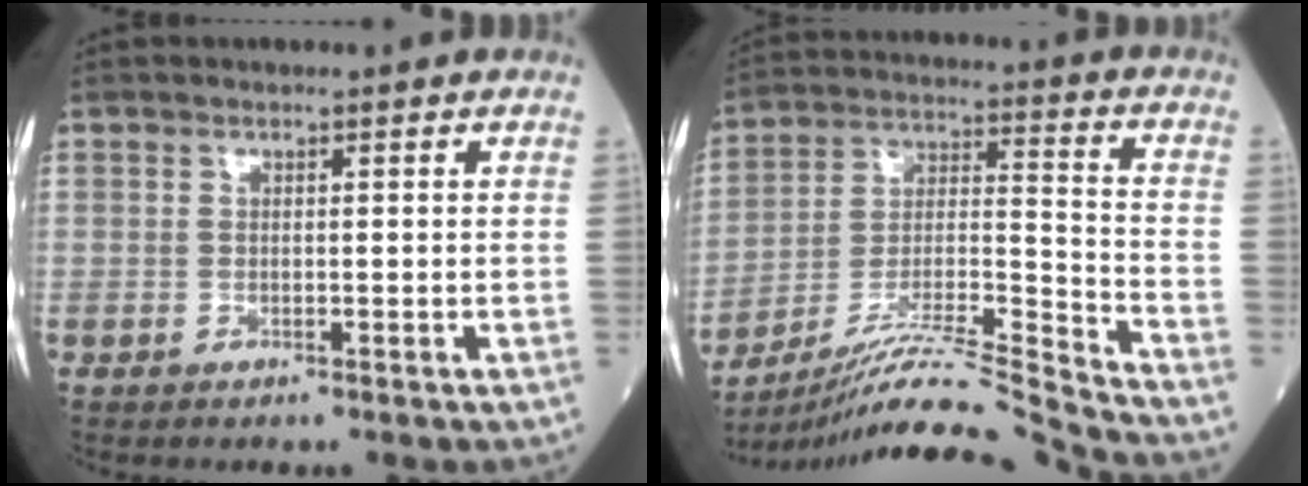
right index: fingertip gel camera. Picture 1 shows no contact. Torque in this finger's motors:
{"motor_torque": [-0.31, -0.37, 0.38, 0.10]}